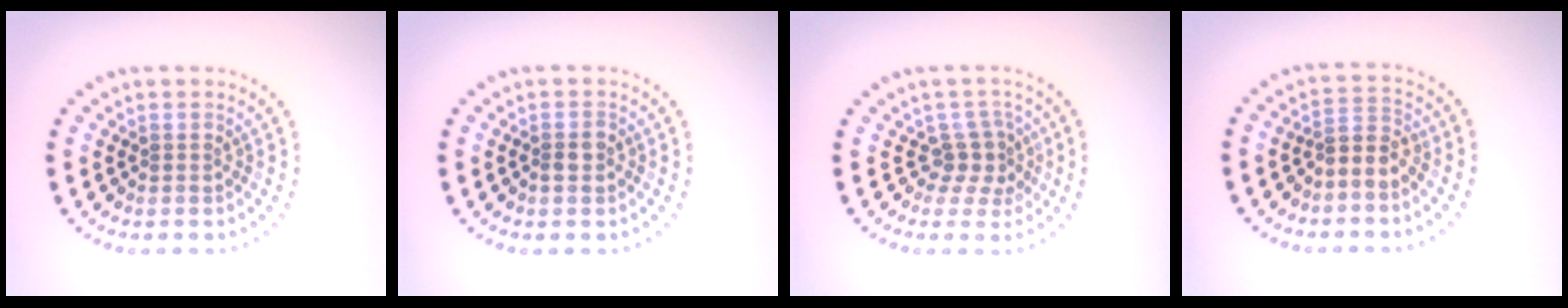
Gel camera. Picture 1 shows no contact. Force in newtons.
{"total": 1.4, "press": 1.3, "slide": 0.4}
{"total": 2.7, "press": 1.9, "slide": 1.9}
{"total": 2.4, "press": 2.1, "slide": 1.3}